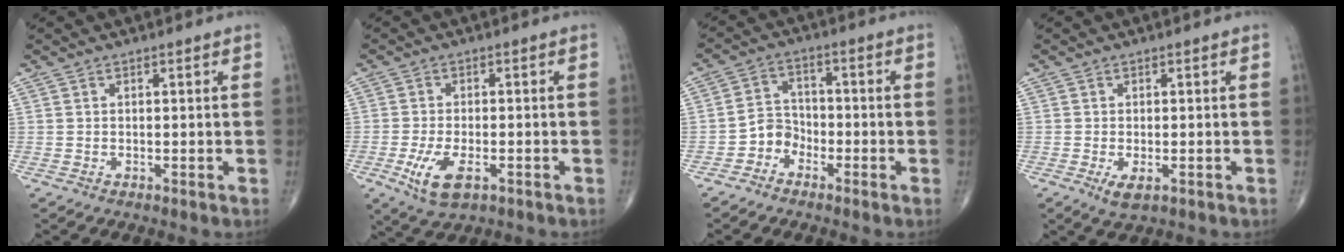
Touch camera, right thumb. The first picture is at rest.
{"total": 7.1, "force": [-2.7, 3.3, 5.7], "torque": [-0.115, -0.001, -0.043]}
{"total": 4.5, "force": [-2.7, 3.5, 0.9], "torque": [0.008, 0.026, -0.063]}
{"total": 2.9, "force": [-1.0, 1.3, 2.3], "torque": [-0.046, -0.007, -0.016]}